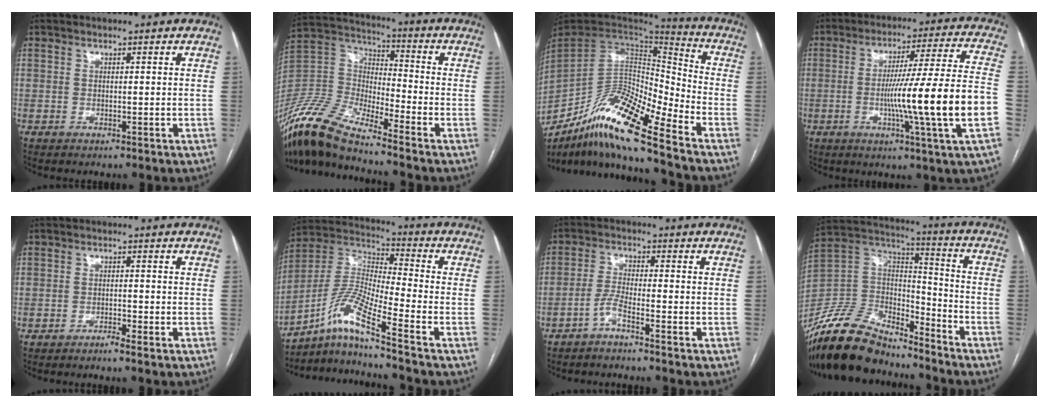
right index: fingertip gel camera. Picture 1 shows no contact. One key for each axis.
{"total": 14.5, "fx": -12.3, "fy": 1.9, "fz": 7.5, "tx": -0.163, "ty": 0.002, "tz": -0.242}
{"total": 18.6, "fx": -13.5, "fy": 2.2, "fz": 12.7, "tx": -0.250, "ty": -0.001, "tz": -0.249}
{"total": 18.2, "fx": -3.9, "fy": -1.9, "fz": 17.7, "tx": -0.268, "ty": -0.004, "tz": -0.067}
{"total": 1.5, "fx": -1.2, "fy": -0.3, "fz": 0.9, "tx": -0.018, "ty": 0.001, "tz": -0.024}
{"total": 11.3, "fx": -7.5, "fy": -0.8, "fz": 8.4, "tx": -0.186, "ty": 0.008, "tz": -0.145}
{"total": 3.1, "fx": -2.4, "fy": -0.4, "fz": 2.0, "tx": -0.048, "ty": -0.001, "tz": -0.053}
{"total": 19.6, "fx": -16.6, "fy": 6.9, "fz": 7.8, "tx": -0.163, "ty": 0.031, "tz": -0.308}